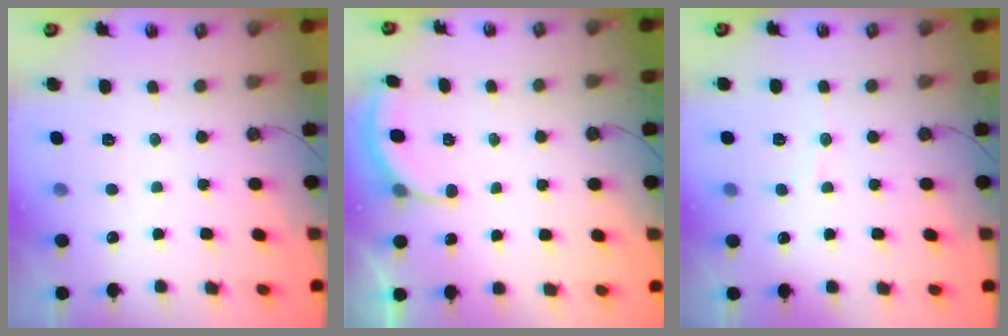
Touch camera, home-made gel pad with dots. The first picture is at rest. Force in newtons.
{"total": 3.3, "press": 3.3, "slide": 0.6}
{"total": 4.7, "press": 4.5, "slide": 1.0}